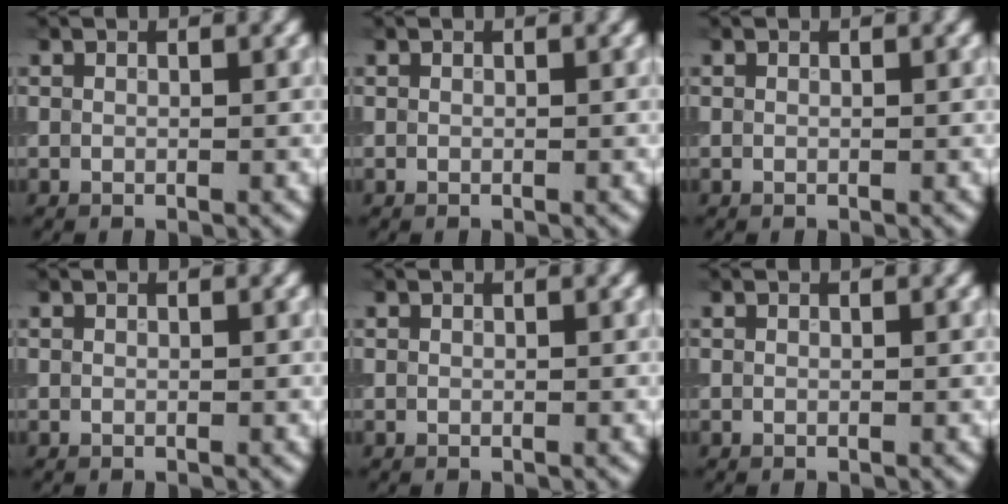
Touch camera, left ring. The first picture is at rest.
{"total": 0.0}
{"total": 0.0}
{"total": 0.0}
{"total": 0.0}
{"total": 0.0}